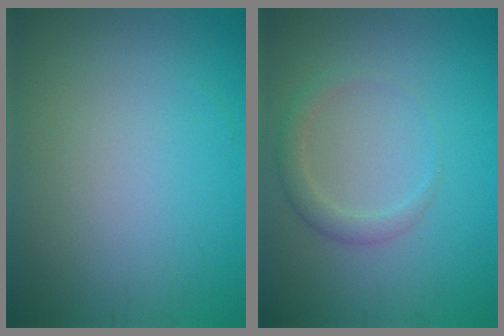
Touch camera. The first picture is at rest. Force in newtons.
{"total": 1.9, "press": 1.9, "slide": 0.2}